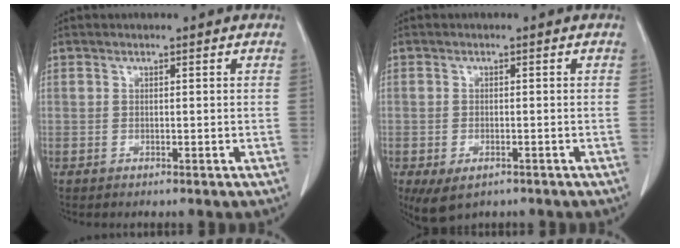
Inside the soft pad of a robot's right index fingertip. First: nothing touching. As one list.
[{"total": 4.7, "force": [-2.7, 2.5, 3.0], "torque": [-0.055, -0.009, -0.034]}]